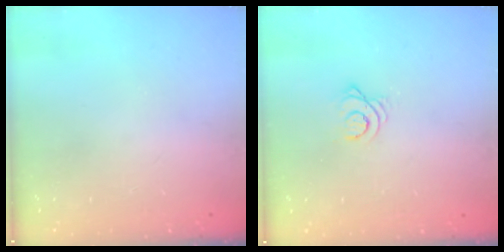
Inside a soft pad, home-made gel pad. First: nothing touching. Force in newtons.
{"total": 2.9, "press": 2.9, "slide": 0.4}